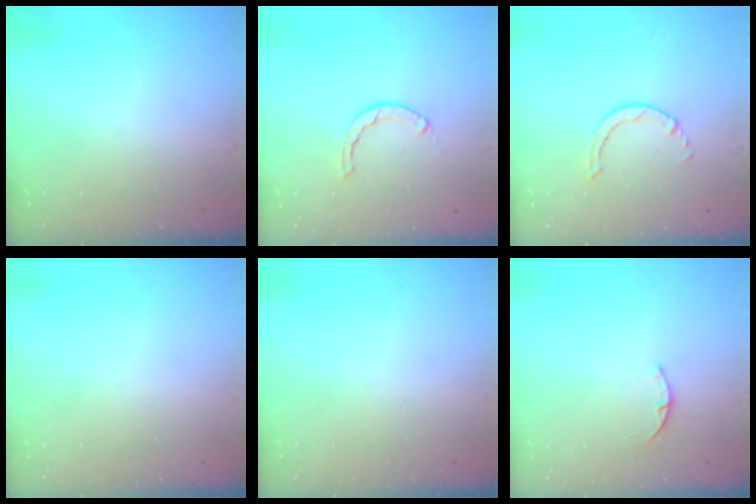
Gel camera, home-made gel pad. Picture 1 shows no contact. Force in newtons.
{"total": 2.1, "press": 2.1, "slide": 0.2}
{"total": 0.6, "press": 0.6, "slide": 0.1}
{"total": 0.0}
{"total": 0.0}
{"total": 1.4, "press": 1.4, "slide": 0.3}